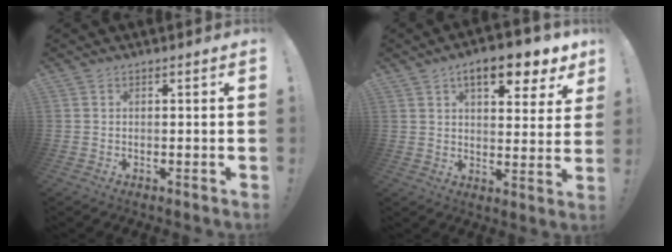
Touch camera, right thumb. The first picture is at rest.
{"total": 10.8, "force": [6.5, 3.7, 7.8], "torque": [-0.099, -0.037, 0.106]}